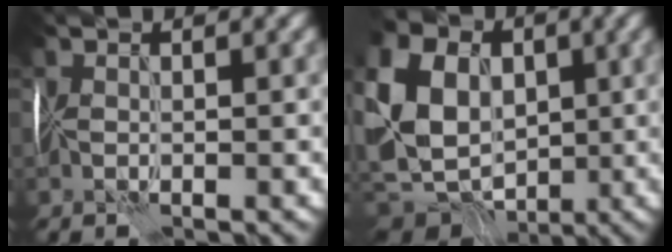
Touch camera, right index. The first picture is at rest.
{"total": 14.1, "force": [0.0, 11.3, 8.4], "torque": [-0.201, 0.002, -0.009]}